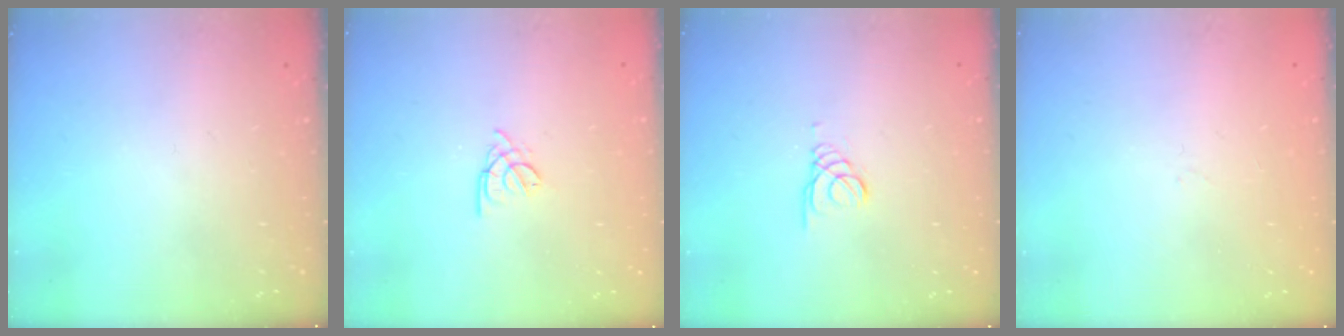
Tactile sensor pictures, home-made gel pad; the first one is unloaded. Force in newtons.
{"total": 1.8, "press": 1.7, "slide": 0.5}
{"total": 1.0, "press": 1.0, "slide": 0.1}
{"total": 0.9, "press": 0.9, "slide": 0.2}